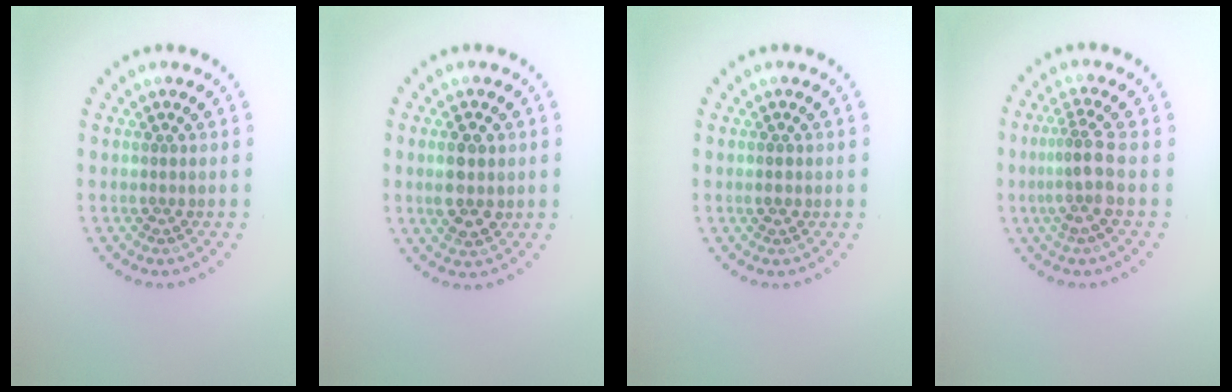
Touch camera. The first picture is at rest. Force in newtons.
{"total": 2.8, "press": 2.8, "slide": 0.4}
{"total": 1.3, "press": 1.2, "slide": 0.1}
{"total": 3.0, "press": 2.2, "slide": 2.1}